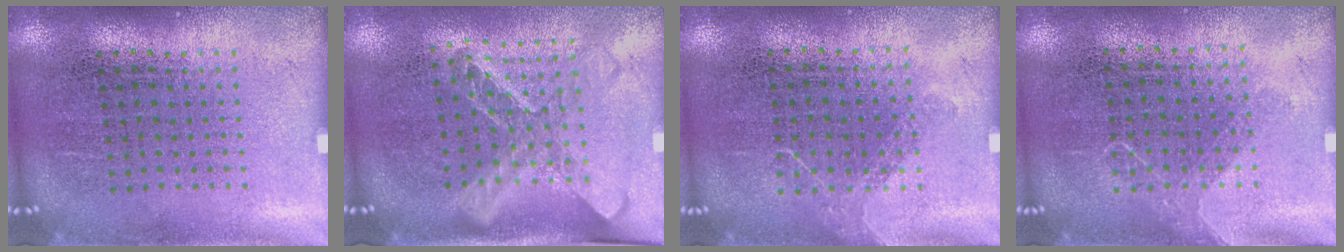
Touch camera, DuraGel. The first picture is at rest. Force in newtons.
{"total": 1.7, "press": 1.3, "slide": 1.0}
{"total": 0.9, "press": 0.7, "slide": 0.6}
{"total": 1.1, "press": 0.8, "slide": 0.7}